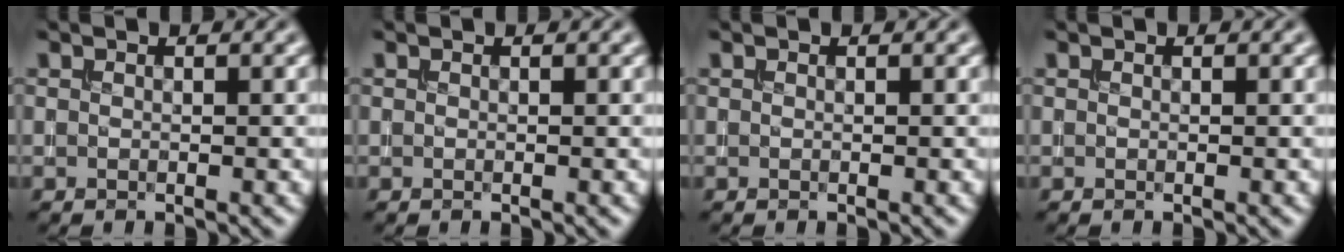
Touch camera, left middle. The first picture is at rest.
{"total": 0.0}
{"total": 0.0}
{"total": 0.0}